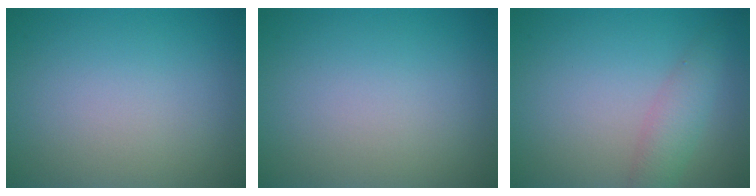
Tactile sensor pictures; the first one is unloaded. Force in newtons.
{"total": 0.0}
{"total": 2.5, "press": 2.5, "slide": 0.1}